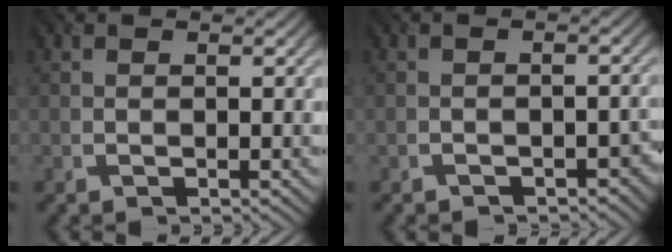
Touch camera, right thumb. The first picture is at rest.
{"total": 2.7, "force": [-2.1, 1.1, 1.4], "torque": [-0.015, 0.002, -0.026]}